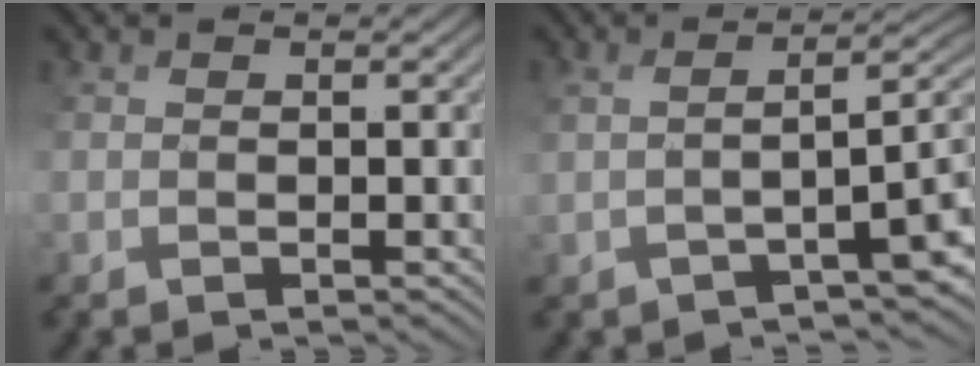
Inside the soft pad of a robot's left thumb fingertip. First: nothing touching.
{"total": 5.8, "force": [-1.4, 1.4, 5.5], "torque": [-0.071, 0.011, -0.010]}